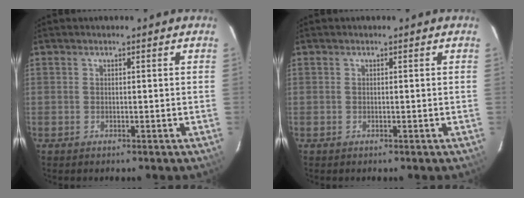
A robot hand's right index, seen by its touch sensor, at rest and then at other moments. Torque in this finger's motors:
{"motor_torque": [0.00, 0.00, 0.01, 0.01]}